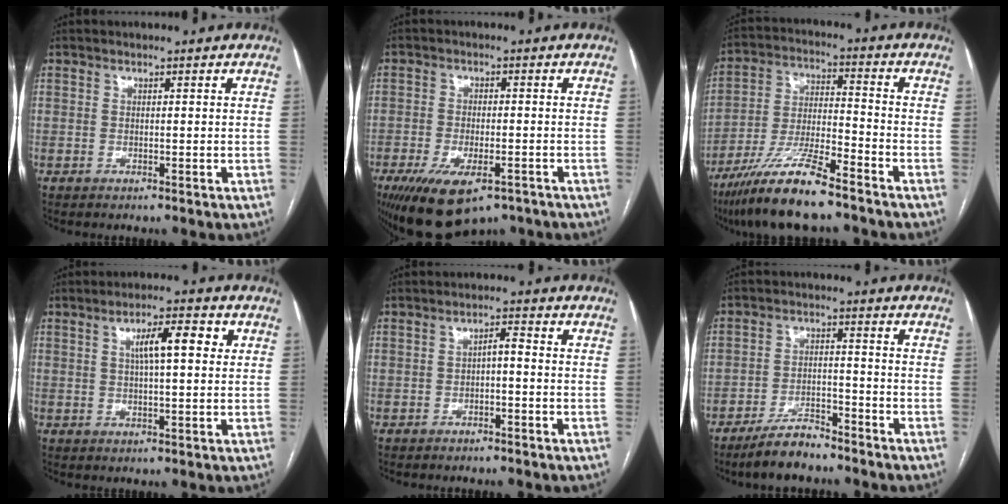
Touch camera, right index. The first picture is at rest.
{"total": 11.9, "force": [-7.5, 4.9, 7.9], "torque": [-0.144, -0.013, -0.112]}
{"total": 13.0, "force": [-9.8, 1.4, 8.5], "torque": [-0.168, -0.020, -0.177]}
{"total": 6.6, "force": [1.9, 1.4, 6.1], "torque": [-0.104, 0.016, 0.032]}
{"total": 2.1, "force": [-0.5, 0.6, 2.0], "torque": [-0.032, 0.009, -0.008]}
{"total": 6.3, "force": [-5.4, 1.8, 2.7], "torque": [-0.053, -0.007, -0.098]}